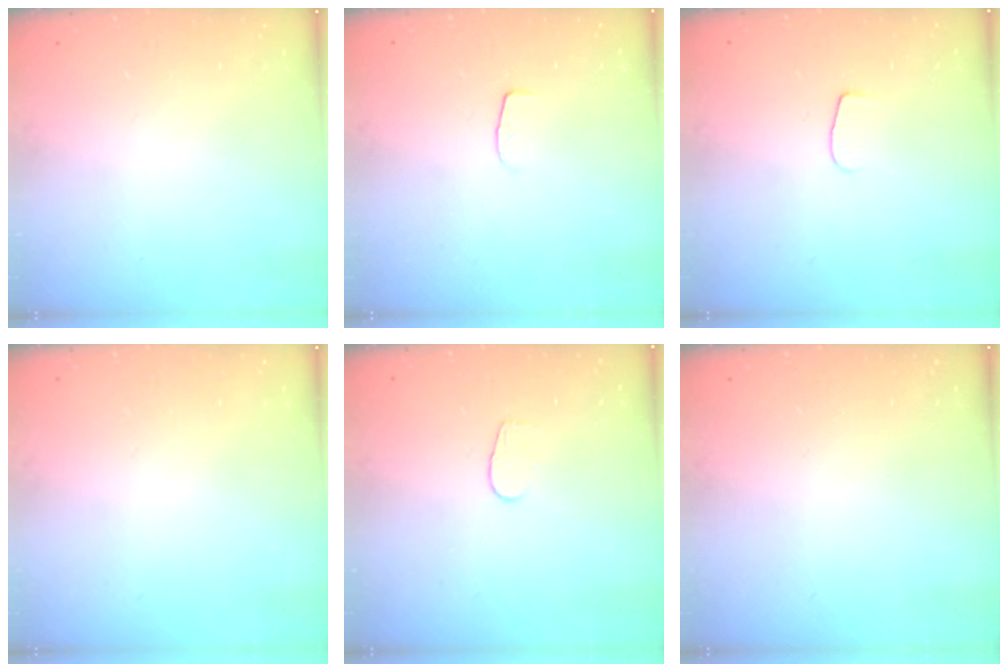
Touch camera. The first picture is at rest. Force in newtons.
{"total": 4.0, "press": 4.0, "slide": 0.2}
{"total": 4.5, "press": 4.4, "slide": 0.6}
{"total": 0.0}
{"total": 4.3, "press": 4.3, "slide": 0.5}
{"total": 0.0}